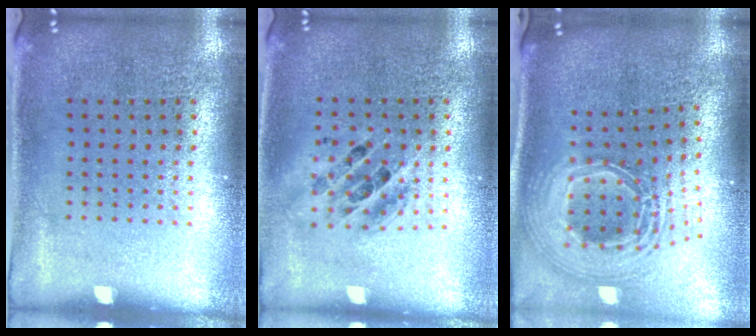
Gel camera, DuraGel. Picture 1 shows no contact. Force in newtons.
{"total": 1.5, "press": 1.2, "slide": 0.8}
{"total": 2.8, "press": 1.9, "slide": 2.0}